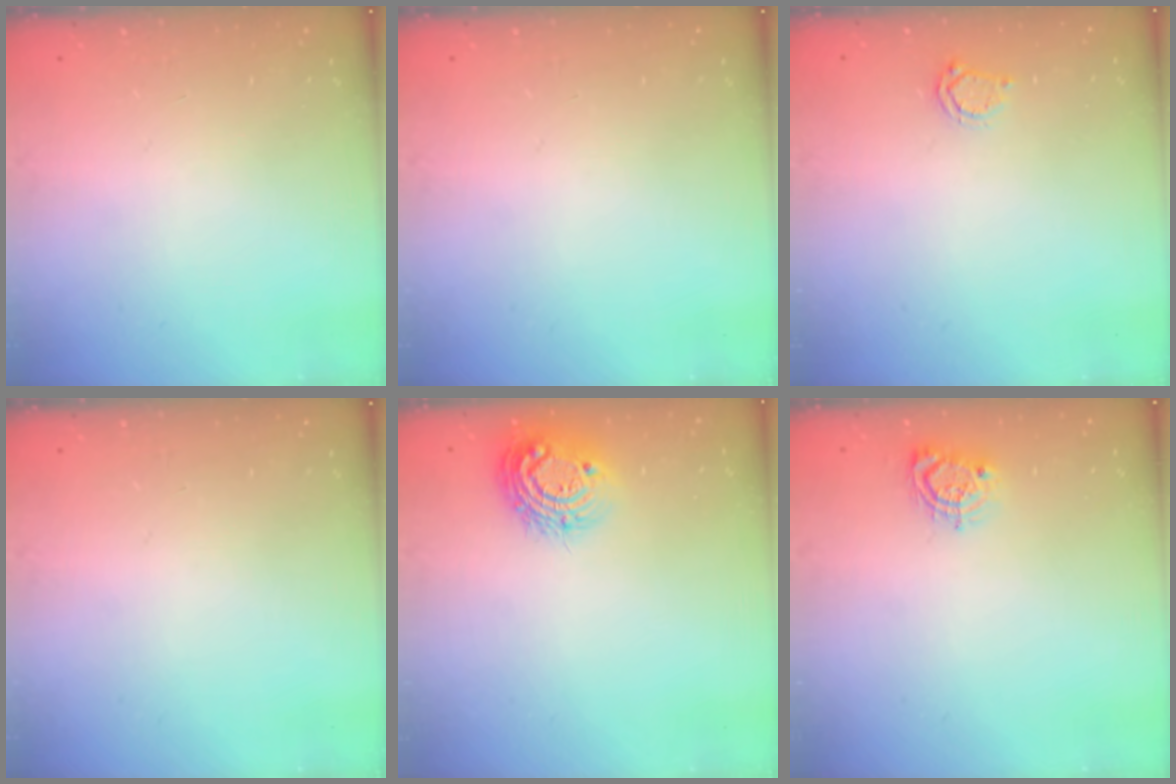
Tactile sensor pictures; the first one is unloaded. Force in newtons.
{"total": 0.0}
{"total": 3.8, "press": 3.8, "slide": 0.5}
{"total": 0.0}
{"total": 11.6, "press": 11.6, "slide": 0.8}
{"total": 6.0, "press": 6.0, "slide": 0.4}